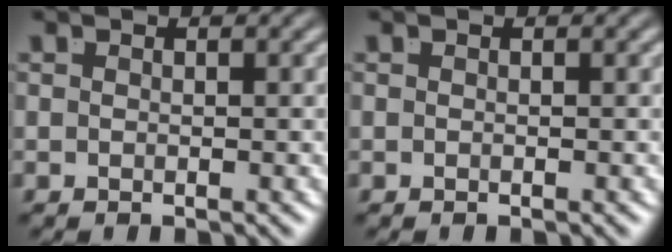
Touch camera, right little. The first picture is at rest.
{"total": 0.0}